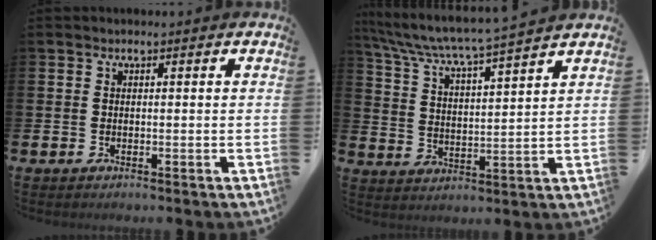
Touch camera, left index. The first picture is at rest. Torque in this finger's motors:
{"motor_torque": [0.68, -1.04, 0.36, 0.21]}